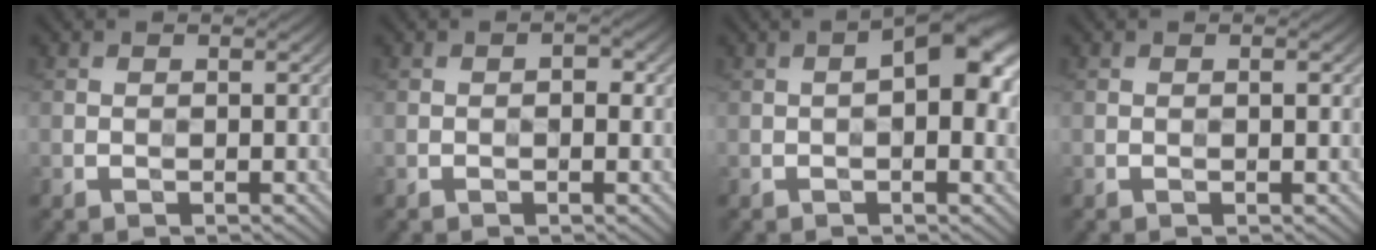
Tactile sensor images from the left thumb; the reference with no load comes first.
{"total": 1.3, "force": [0.0, 0.6, 1.1], "torque": [-0.013, 0.004, -0.003]}
{"total": 6.8, "force": [0.6, 2.6, 6.3], "torque": [-0.090, 0.016, 0.003]}
{"total": 0.5, "force": [0.1, 0.1, 0.5], "torque": [-0.007, 0.000, 0.001]}